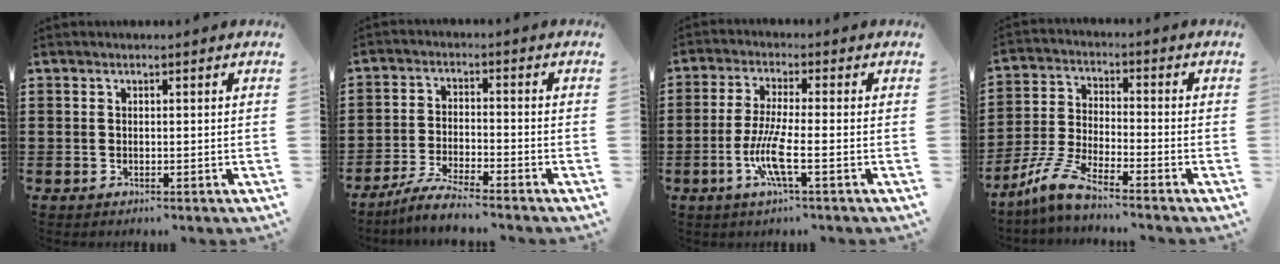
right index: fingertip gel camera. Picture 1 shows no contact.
{"total": 4.9, "force": [-4.5, -0.1, 1.9], "torque": [-0.044, -0.008, -0.088]}
{"total": 7.2, "force": [-2.3, 0.9, 6.8], "torque": [-0.147, -0.016, -0.050]}
{"total": 7.0, "force": [-5.9, 0.3, 3.8], "torque": [-0.100, -0.014, -0.120]}